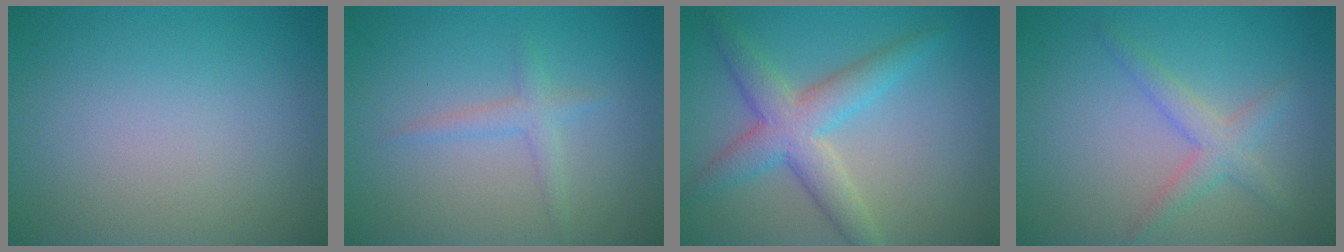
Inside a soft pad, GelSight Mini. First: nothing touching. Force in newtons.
{"total": 1.6, "press": 1.6, "slide": 0.0}
{"total": 5.2, "press": 5.2, "slide": 0.2}
{"total": 1.9, "press": 1.9, "slide": 0.1}